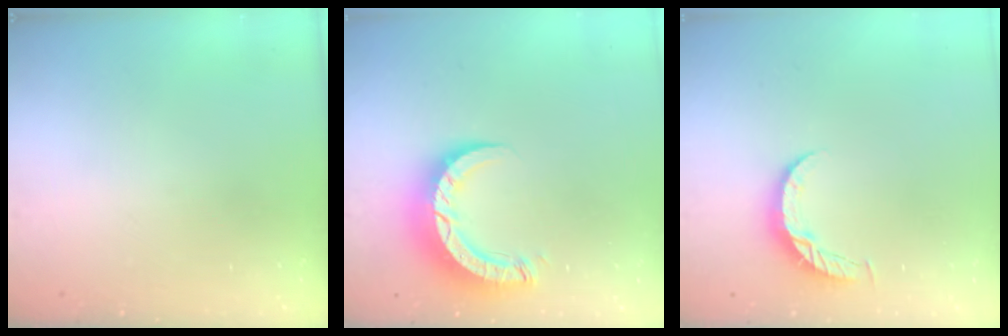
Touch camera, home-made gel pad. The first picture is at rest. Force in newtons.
{"total": 8.8, "press": 8.8, "slide": 0.8}
{"total": 6.1, "press": 6.0, "slide": 0.6}